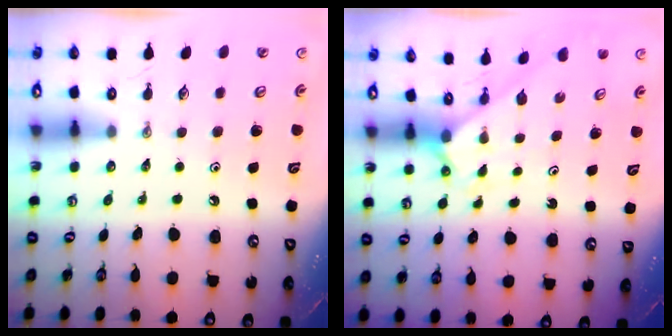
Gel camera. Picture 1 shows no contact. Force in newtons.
{"total": 1.9, "press": 1.9, "slide": 0.2}